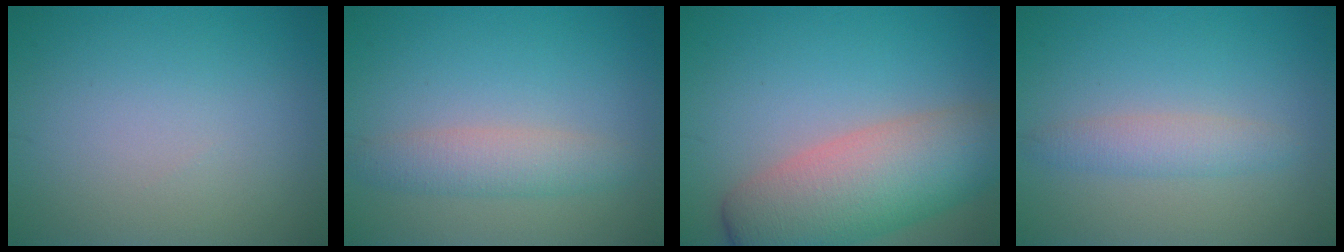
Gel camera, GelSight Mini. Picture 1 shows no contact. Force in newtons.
{"total": 3.0, "press": 3.0, "slide": 0.0}
{"total": 9.1, "press": 9.1, "slide": 0.4}
{"total": 2.2, "press": 2.2, "slide": 0.0}